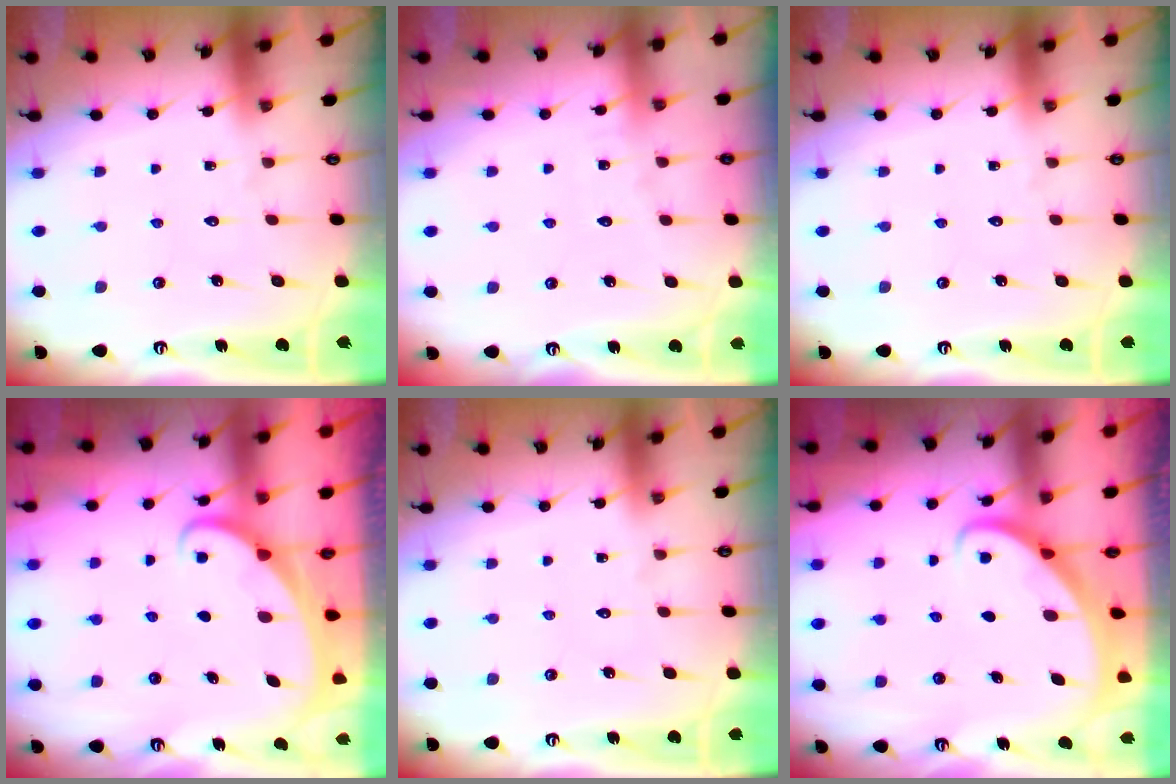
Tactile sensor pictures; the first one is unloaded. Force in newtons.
{"total": 2.8, "press": 2.8, "slide": 0.4}
{"total": 0.0}
{"total": 1.8, "press": 1.8, "slide": 0.1}
{"total": 0.0}
{"total": 2.6, "press": 2.6, "slide": 0.3}